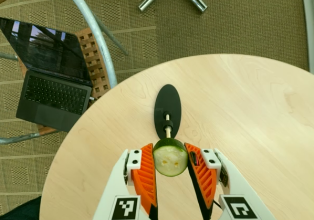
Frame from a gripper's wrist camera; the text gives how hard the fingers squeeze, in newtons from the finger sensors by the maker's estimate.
{"total": 8.7, "left": 8.3, "right": 9.2}